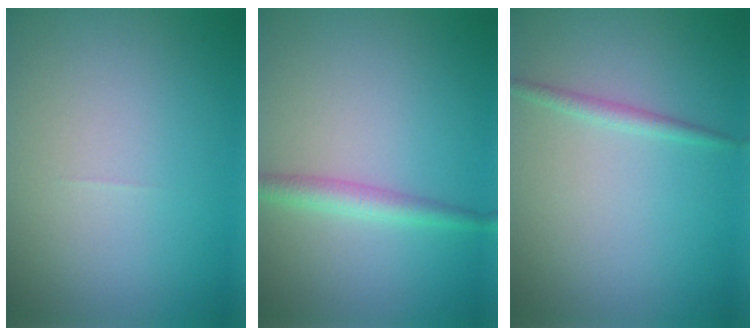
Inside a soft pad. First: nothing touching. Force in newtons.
{"total": 2.1, "press": 2.1, "slide": 0.1}
{"total": 1.1, "press": 1.1, "slide": 0.0}